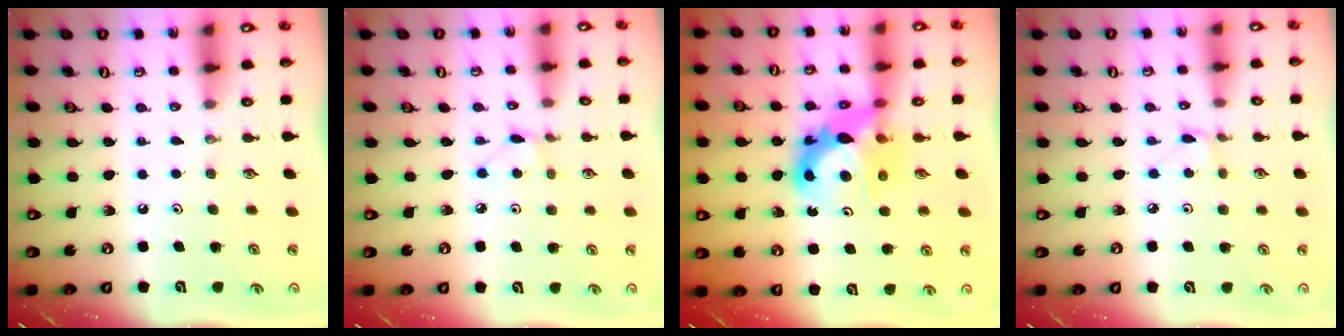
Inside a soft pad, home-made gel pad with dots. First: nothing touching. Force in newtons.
{"total": 2.7, "press": 2.7, "slide": 0.3}
{"total": 11.2, "press": 11.1, "slide": 1.0}
{"total": 2.2, "press": 2.2, "slide": 0.3}